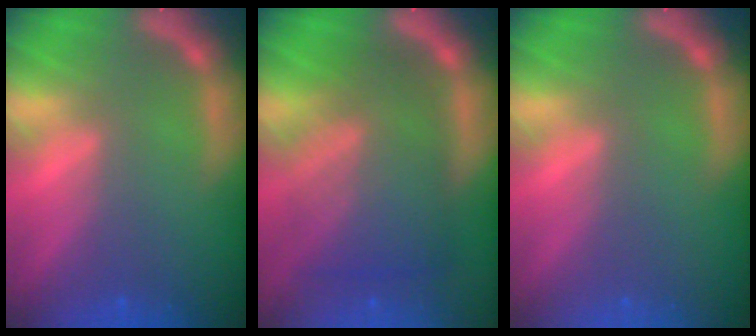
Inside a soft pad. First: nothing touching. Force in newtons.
{"total": 9.0}
{"total": 0.0}